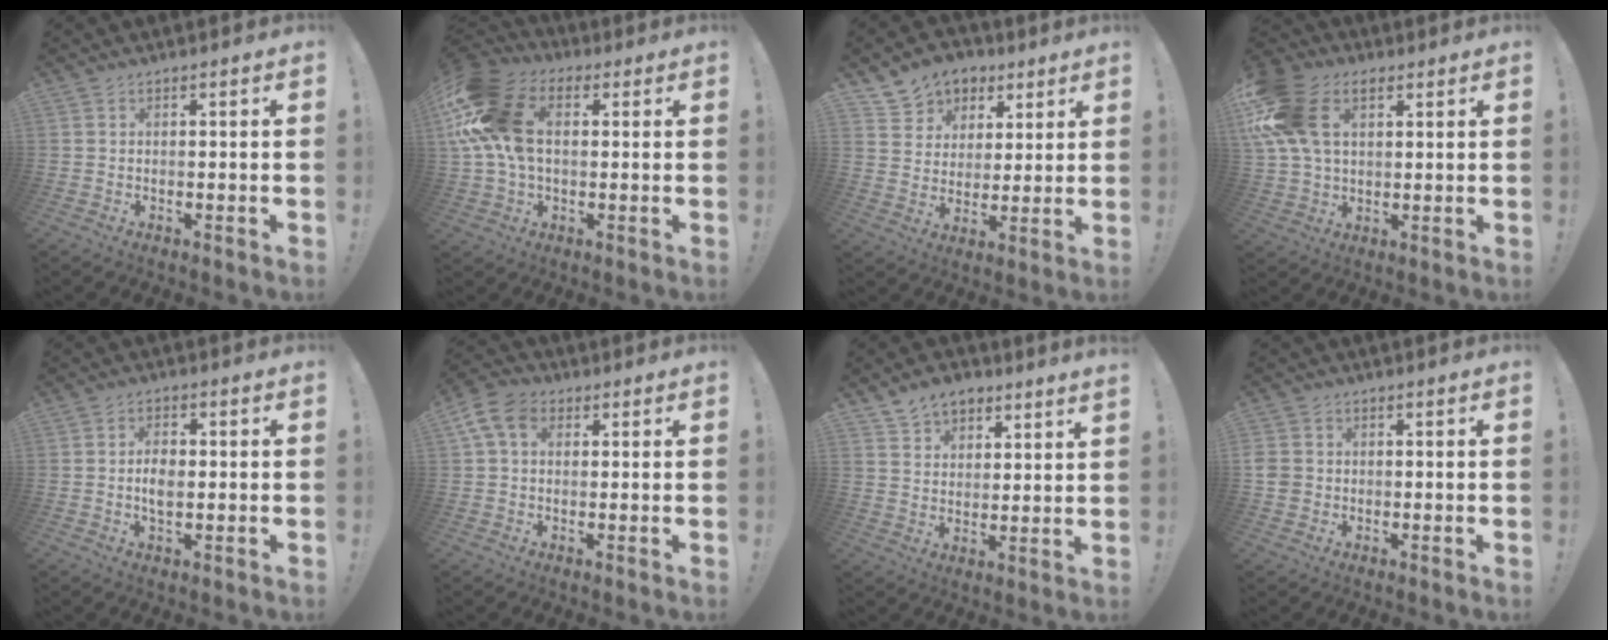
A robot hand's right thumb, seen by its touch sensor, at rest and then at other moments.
{"total": 18.4, "force": [4.0, 12.2, 13.1], "torque": [-0.275, 0.008, 0.077]}
{"total": 8.6, "force": [4.6, 7.1, 1.2], "torque": [-0.021, -0.037, 0.095]}
{"total": 16.3, "force": [5.6, 11.0, 10.6], "torque": [-0.217, -0.010, 0.107]}
{"total": 4.5, "force": [-0.4, 2.5, 3.7], "torque": [-0.064, 0.004, -0.011]}
{"total": 8.1, "force": [2.6, 5.7, 5.2], "torque": [-0.108, 0.004, 0.052]}
{"total": 7.0, "force": [5.9, 3.0, 2.2], "torque": [-0.043, -0.033, 0.110]}
{"total": 3.9, "force": [-0.2, 3.6, 1.5], "torque": [-0.031, 0.005, -0.002]}